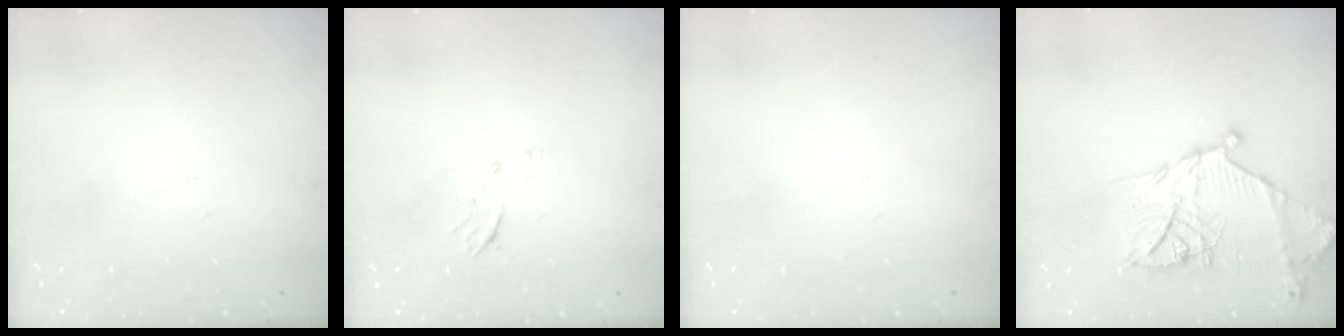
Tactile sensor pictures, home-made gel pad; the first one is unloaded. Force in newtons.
{"total": 5.7, "press": 5.5, "slide": 1.5}
{"total": 0.0}
{"total": 19.6, "press": 19.6, "slide": 1.5}